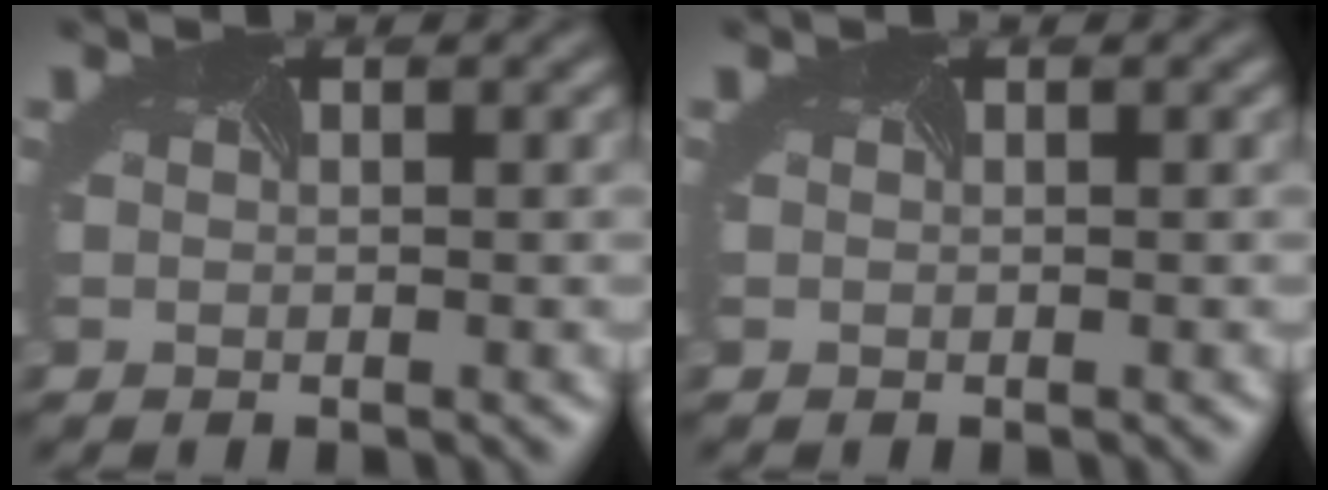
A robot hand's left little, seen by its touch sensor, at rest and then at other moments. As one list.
[{"total": 0.0}]